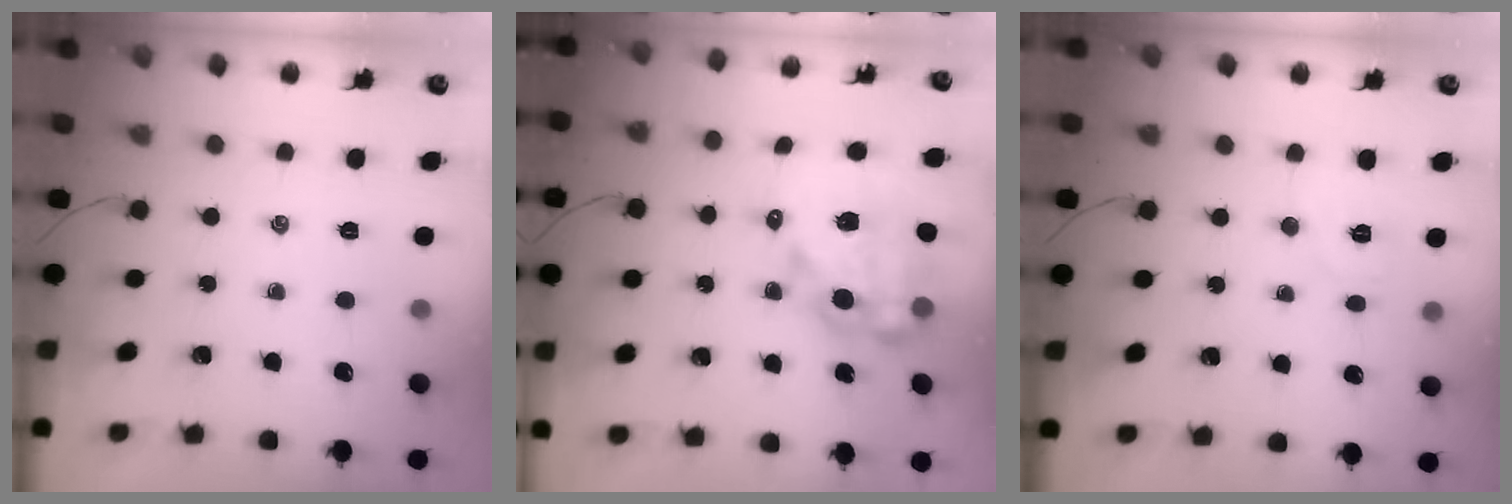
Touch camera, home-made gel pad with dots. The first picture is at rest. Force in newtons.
{"total": 13.6, "press": 13.2, "slide": 3.3}
{"total": 4.9, "press": 4.8, "slide": 1.1}